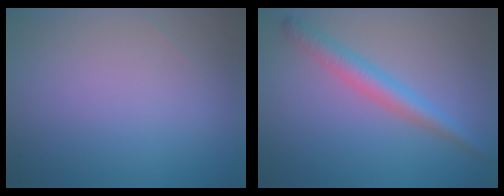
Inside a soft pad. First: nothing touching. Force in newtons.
{"total": 3.0, "press": 3.0, "slide": 0.1}